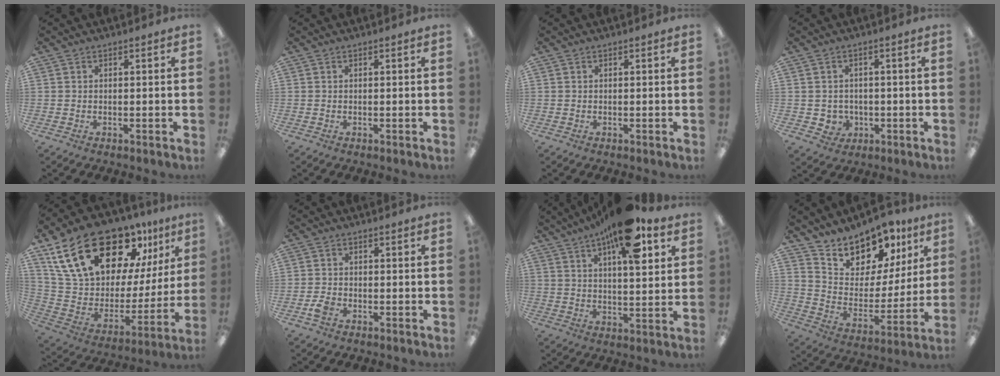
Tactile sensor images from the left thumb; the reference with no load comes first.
{"total": 0.0}
{"total": 0.0}
{"total": 3.6, "force": [-0.1, 3.5, 0.8], "torque": [-0.011, 0.003, -0.001]}
{"total": 26.3, "force": [17.8, 12.1, 15.1], "torque": [-0.264, -0.111, 0.321]}
{"total": 2.5, "force": [-1.3, 1.7, 1.4], "torque": [-0.030, 0.004, -0.024]}
{"total": 16.8, "force": [10.1, 5.5, 12.2], "torque": [-0.188, -0.044, 0.162]}
{"total": 12.8, "force": [11.3, 5.9, 1.5], "torque": [-0.036, -0.110, 0.205]}